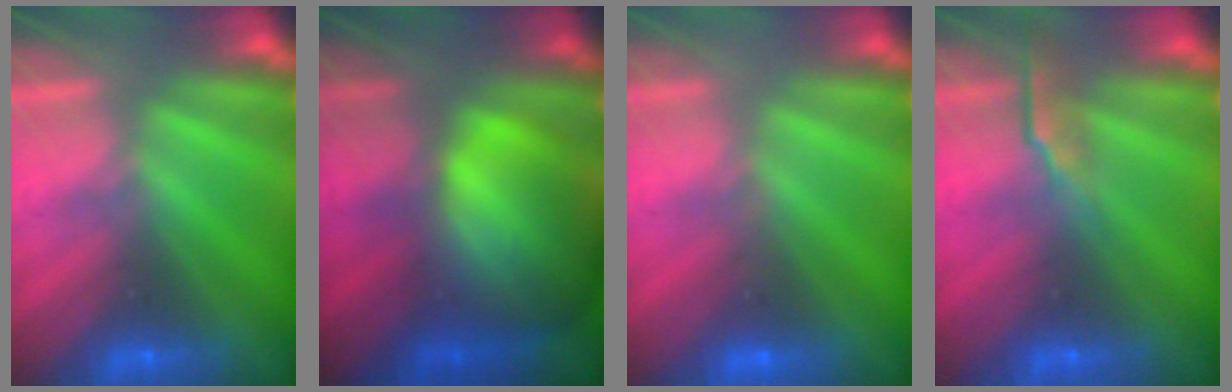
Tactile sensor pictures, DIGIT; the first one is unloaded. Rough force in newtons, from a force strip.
{"total": 10.8}
{"total": 2.7}
{"total": 2.7}